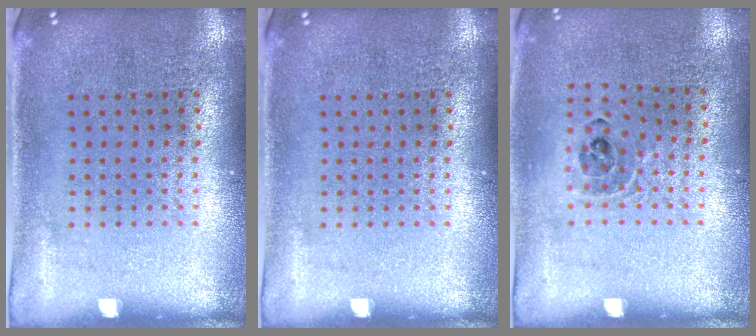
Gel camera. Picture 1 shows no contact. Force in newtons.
{"total": 0.0}
{"total": 0.9, "press": 0.9, "slide": 0.1}